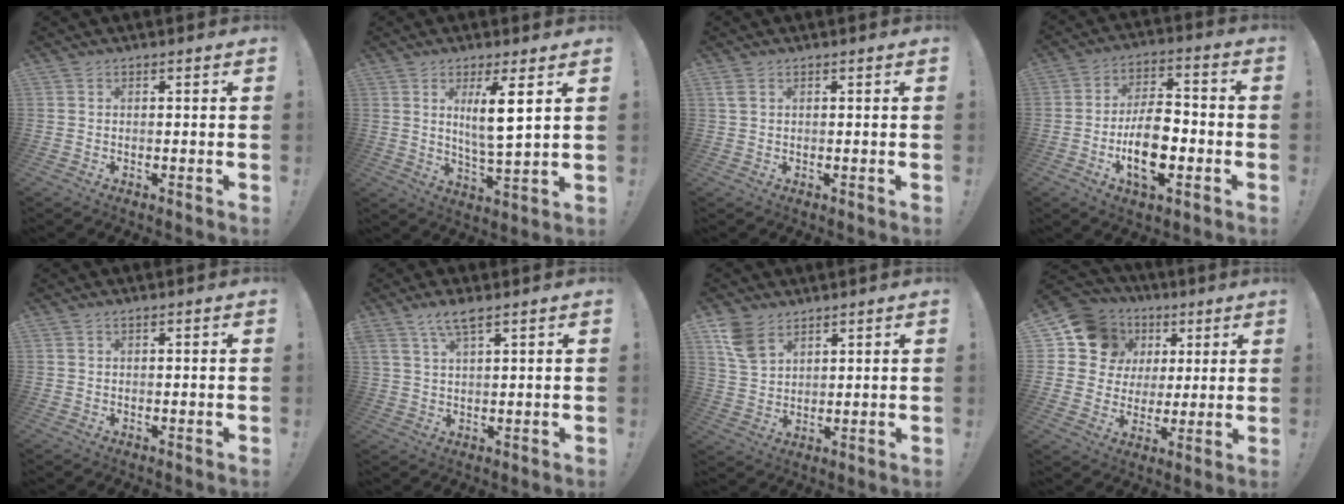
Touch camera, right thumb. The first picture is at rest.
{"total": 9.1, "force": [3.3, 1.1, 8.5], "torque": [-0.144, -0.020, 0.047]}
{"total": 2.0, "force": [1.0, 0.9, 1.5], "torque": [-0.030, 0.002, 0.020]}
{"total": 14.6, "force": [-4.4, 7.5, 11.8], "torque": [-0.220, 0.016, -0.077]}
{"total": 0.7, "force": [0.5, 0.1, 0.5], "torque": [-0.010, 0.001, 0.010]}
{"total": 5.6, "force": [4.0, 1.2, 3.8], "torque": [-0.072, -0.014, 0.073]}
{"total": 8.5, "force": [5.8, 5.0, 3.8], "torque": [-0.065, -0.025, 0.116]}
{"total": 14.0, "force": [6.2, 11.8, 4.5], "torque": [-0.070, -0.030, 0.135]}